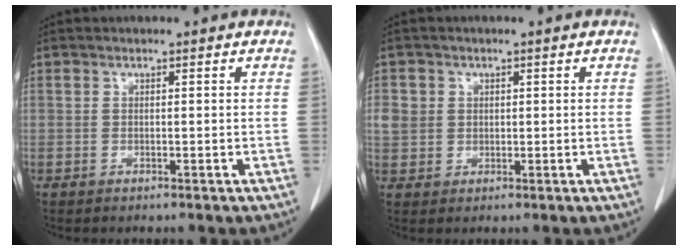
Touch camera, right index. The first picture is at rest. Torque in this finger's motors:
{"motor_torque": [0.30, 0.10, 0.15, 0.04]}